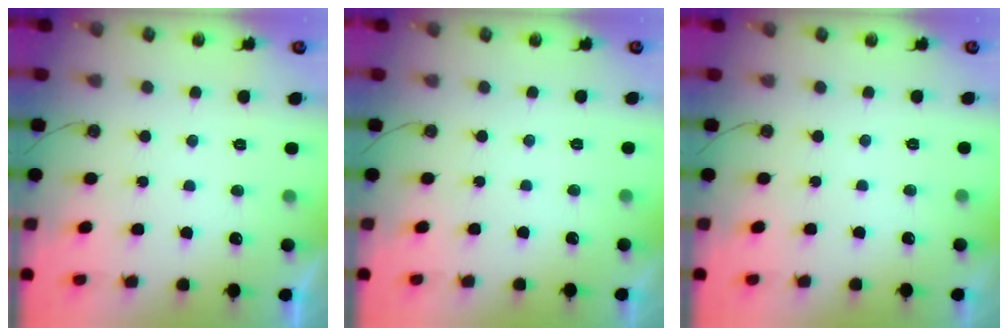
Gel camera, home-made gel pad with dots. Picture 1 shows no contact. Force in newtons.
{"total": 0.0}
{"total": 0.0}